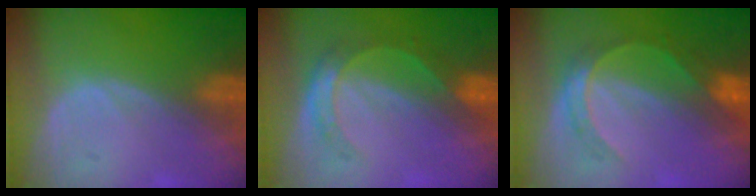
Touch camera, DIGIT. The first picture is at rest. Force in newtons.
{"total": 5.5, "press": 4.8, "slide": 2.6}
{"total": 6.1, "press": 5.3, "slide": 3.1}